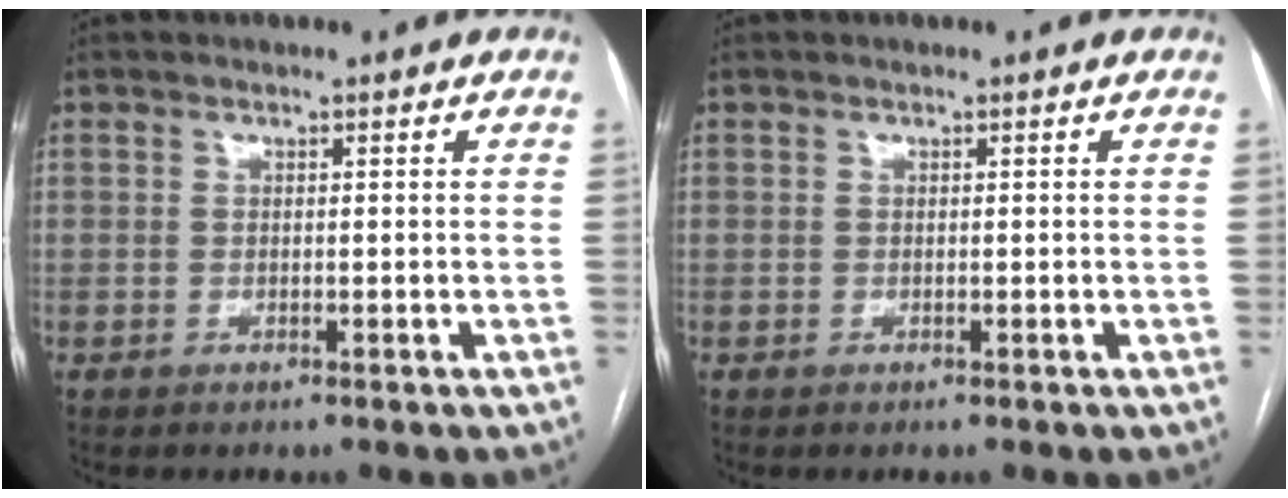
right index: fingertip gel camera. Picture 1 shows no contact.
{"total": 0.0}